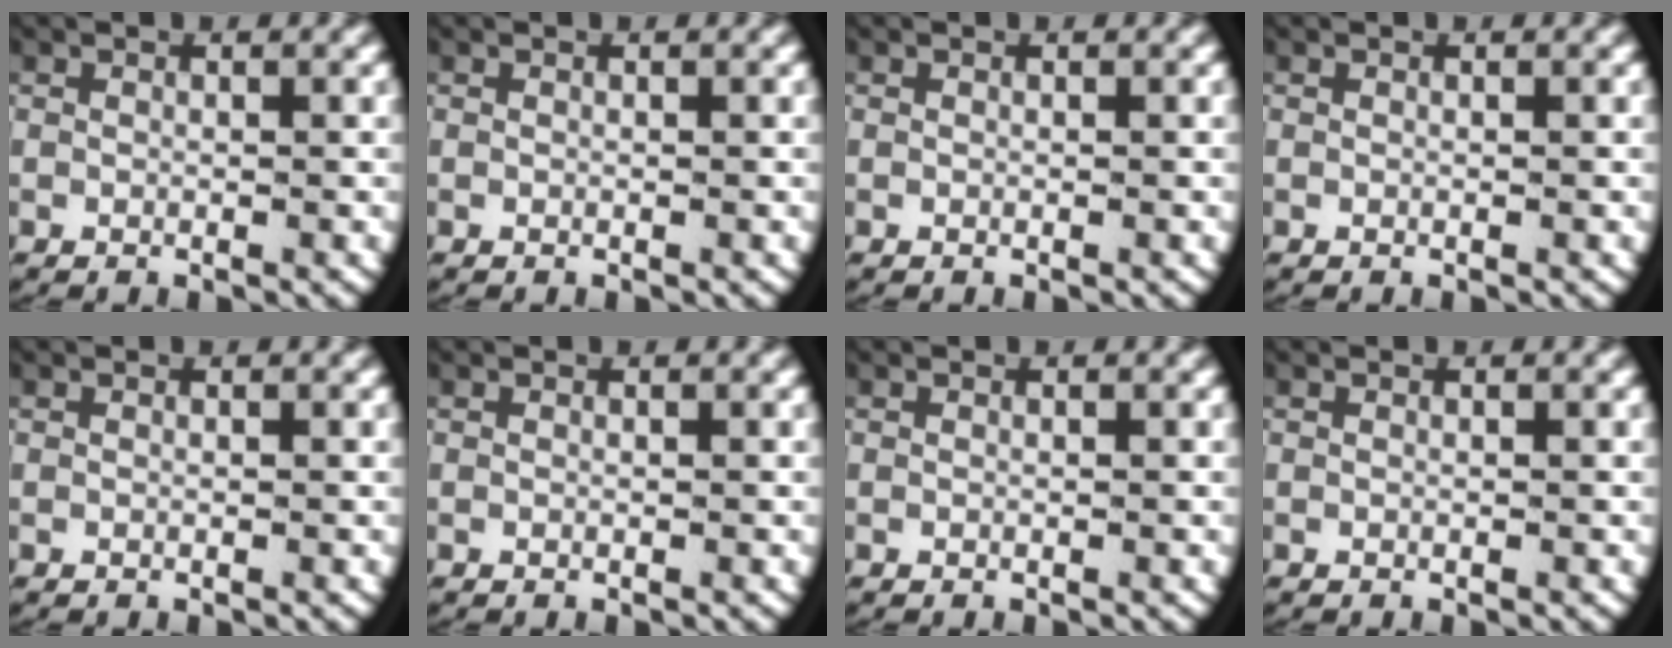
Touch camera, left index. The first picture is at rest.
{"total": 0.0}
{"total": 0.0}
{"total": 0.0}
{"total": 0.0}
{"total": 0.0}
{"total": 0.0}
{"total": 0.0}